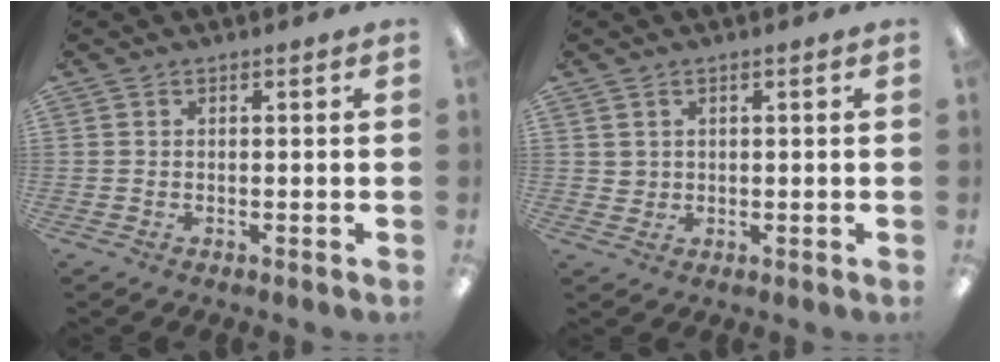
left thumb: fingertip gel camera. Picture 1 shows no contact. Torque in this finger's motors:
{"motor_torque": [-0.25, 0.09, 0.06, -0.32, 0.00]}